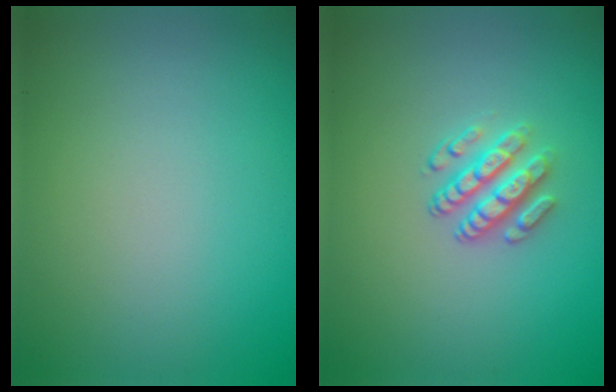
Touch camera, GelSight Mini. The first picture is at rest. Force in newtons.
{"total": 2.9, "press": 2.5, "slide": 1.5}